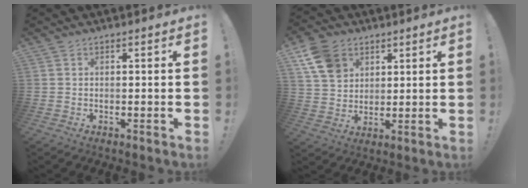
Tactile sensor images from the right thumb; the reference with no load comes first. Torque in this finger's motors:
{"motor_torque": [0.01, 0.13, 0.81, 0.44, 0.02]}